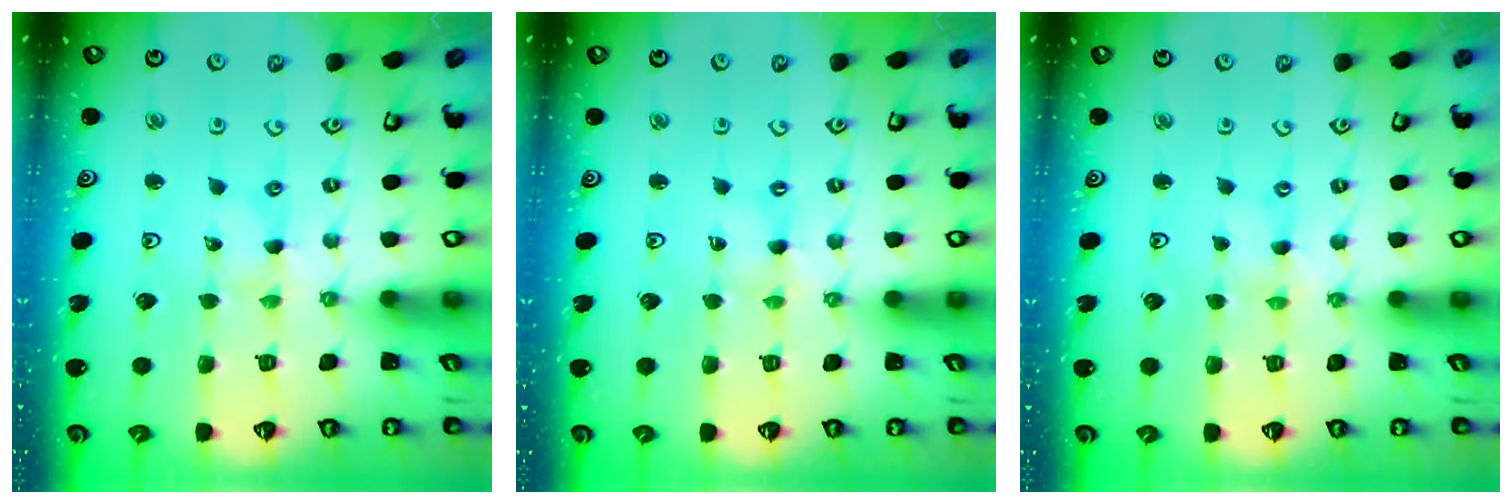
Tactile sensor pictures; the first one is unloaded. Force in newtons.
{"total": 0.0}
{"total": 0.0}